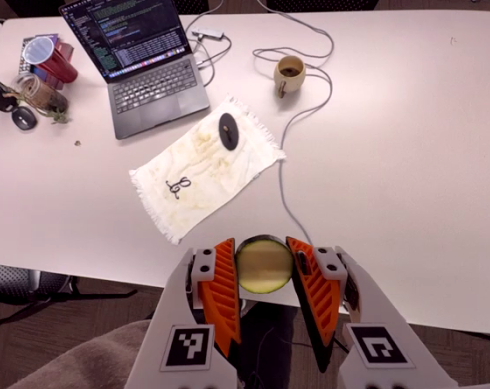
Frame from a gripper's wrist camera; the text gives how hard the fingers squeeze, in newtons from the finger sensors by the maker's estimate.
{"total": 10.7, "left": 10.6, "right": 10.8}